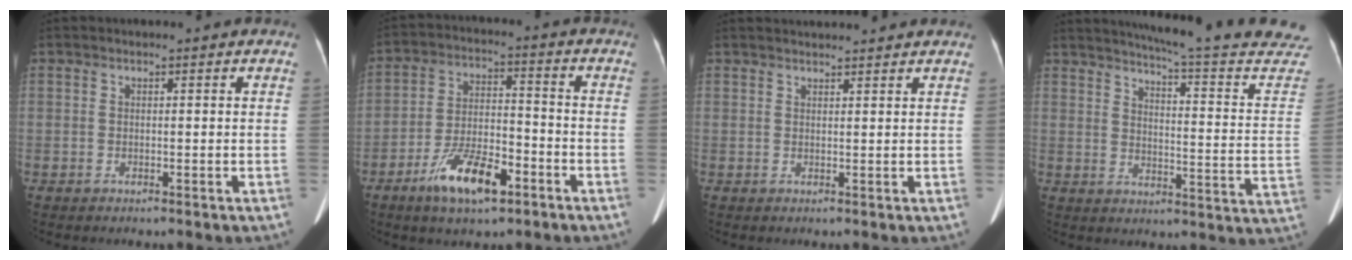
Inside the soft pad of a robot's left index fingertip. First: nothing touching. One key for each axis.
{"total": 10.5, "fx": -6.0, "fy": 3.5, "fz": 7.9, "tx": -0.153, "ty": 0.001, "tz": -0.103}
{"total": 5.4, "fx": 5.2, "fy": 0.1, "fz": 1.2, "tx": -0.017, "ty": 0.031, "tz": 0.063}
{"total": 26.3, "fx": 24.4, "fy": 0.4, "fz": 9.8, "tx": -0.137, "ty": -0.111, "tz": 0.282}